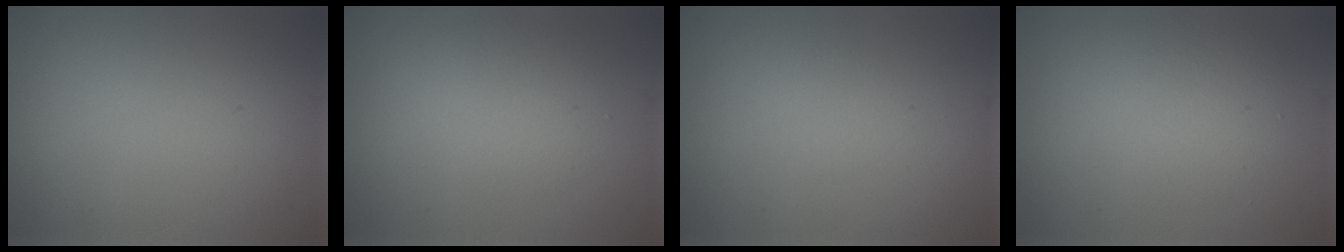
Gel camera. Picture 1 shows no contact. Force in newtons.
{"total": 2.7, "press": 2.7, "slide": 0.2}
{"total": 0.9, "press": 0.9, "slide": 0.1}
{"total": 3.9, "press": 3.9, "slide": 0.1}